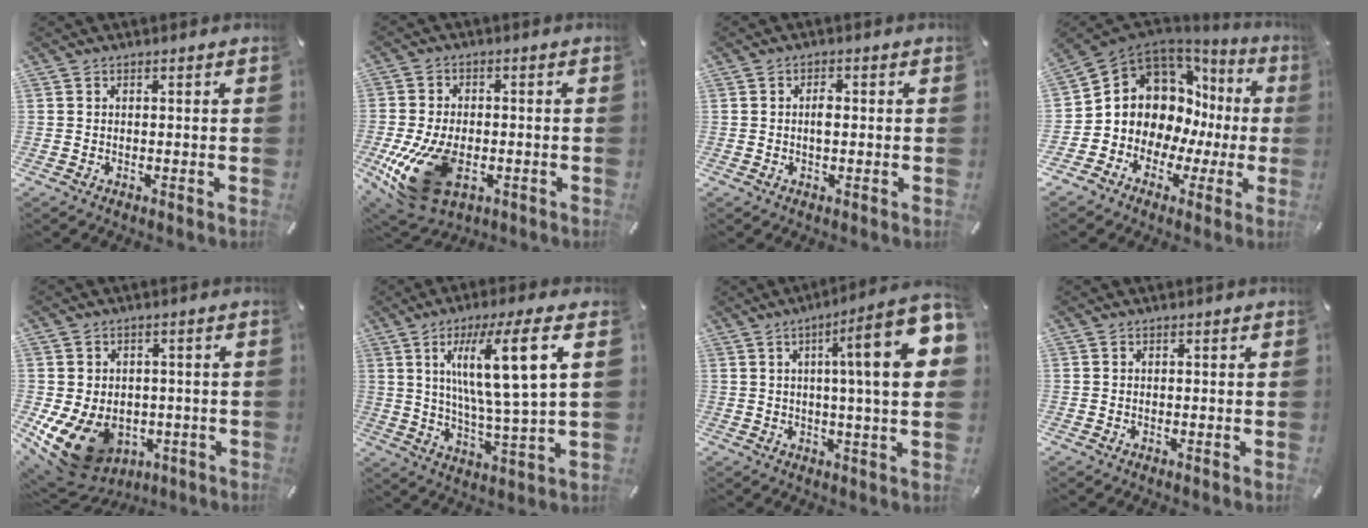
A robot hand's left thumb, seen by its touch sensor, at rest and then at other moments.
{"total": 16.4, "force": [-4.9, 10.2, 11.9], "torque": [-0.224, 0.005, -0.075]}
{"total": 2.5, "force": [0.1, 1.3, 2.2], "torque": [-0.035, -0.001, -0.002]}
{"total": 12.1, "force": [3.0, 10.5, 5.2], "torque": [-0.096, -0.046, 0.063]}
{"total": 12.1, "force": [-4.4, 9.2, 6.5], "torque": [-0.133, 0.002, -0.078]}
{"total": 15.8, "force": [6.1, 1.8, 14.4], "torque": [-0.260, -0.015, 0.084]}
{"total": 19.0, "force": [4.9, 2.5, 18.2], "torque": [-0.270, -0.026, 0.057]}
{"total": 0.0}